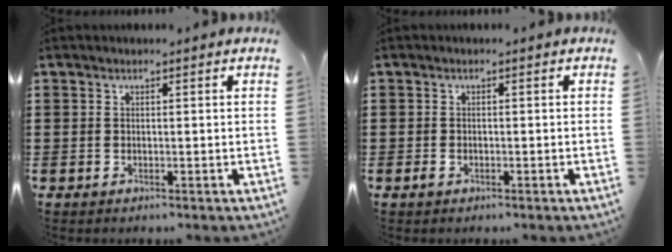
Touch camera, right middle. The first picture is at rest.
{"total": 1.0, "force": [-0.6, 0.6, 0.6], "torque": [-0.021, -0.004, -0.014]}